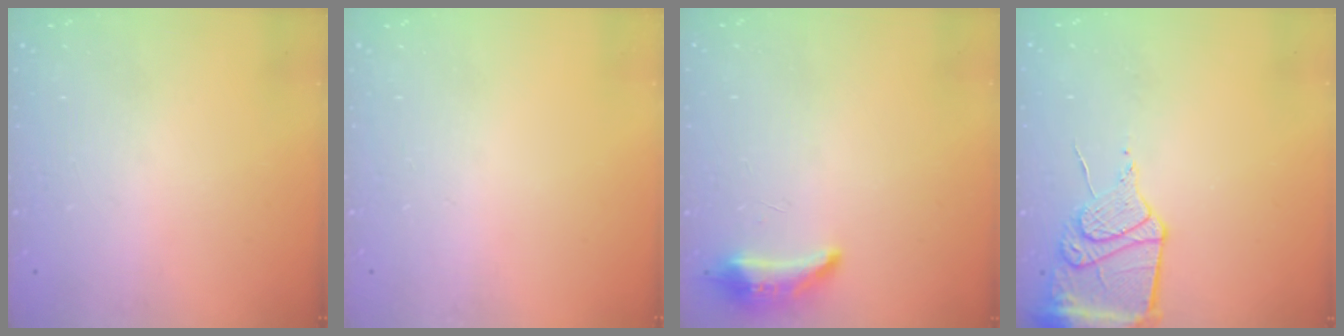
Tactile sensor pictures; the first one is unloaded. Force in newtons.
{"total": 0.0}
{"total": 8.3, "press": 8.1, "slide": 1.8}
{"total": 13.2, "press": 13.1, "slide": 1.7}